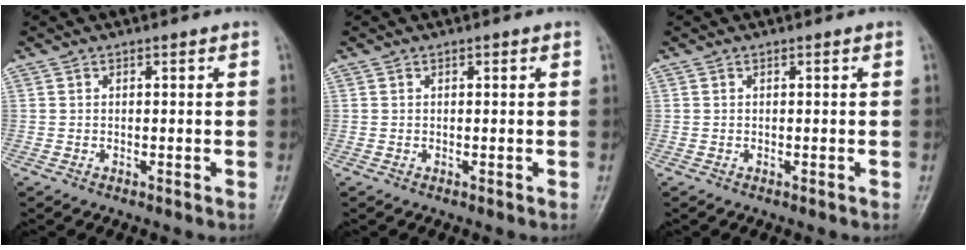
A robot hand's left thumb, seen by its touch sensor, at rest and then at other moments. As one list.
[{"total": 0.0}, {"total": 0.0}]